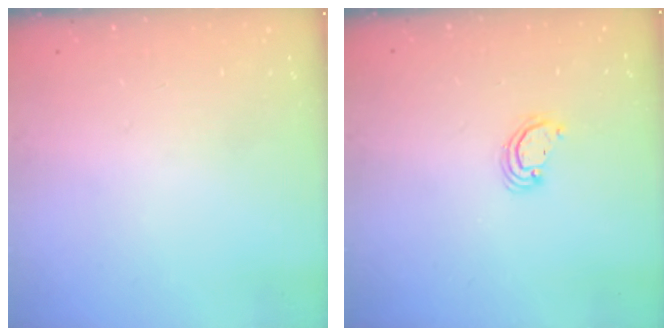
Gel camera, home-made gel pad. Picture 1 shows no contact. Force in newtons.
{"total": 2.7, "press": 2.7, "slide": 0.2}